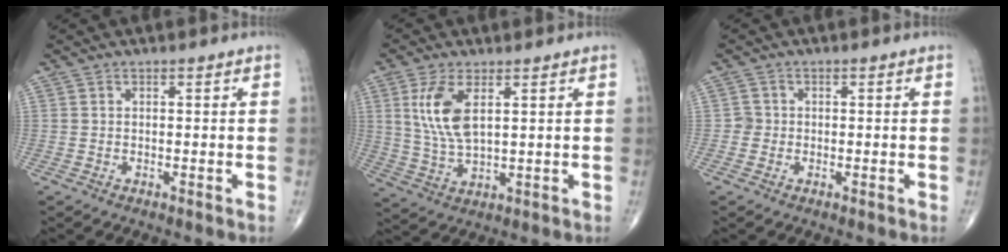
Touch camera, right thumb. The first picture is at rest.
{"total": 8.9, "force": [2.9, 3.7, 7.5], "torque": [-0.162, -0.014, 0.064]}
{"total": 1.5, "force": [-0.4, 1.5, 0.1], "torque": [0.010, 0.007, -0.011]}